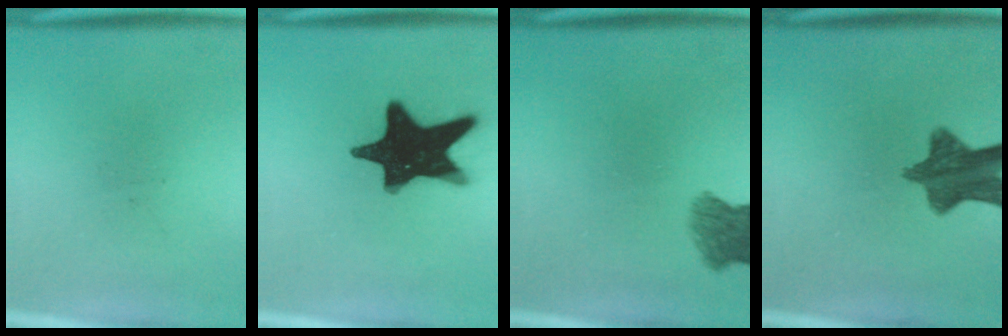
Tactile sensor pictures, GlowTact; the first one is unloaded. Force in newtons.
{"total": 18.6}
{"total": 4.9}
{"total": 10.3}